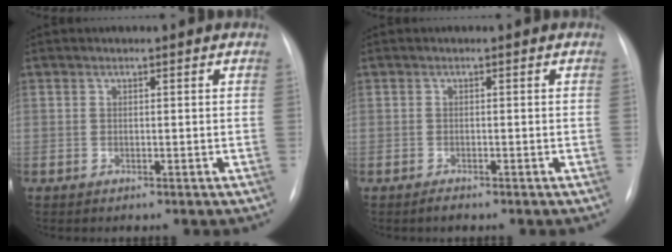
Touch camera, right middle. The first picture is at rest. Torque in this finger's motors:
{"motor_torque": [-0.05, 0.01, -0.03, 0.00]}